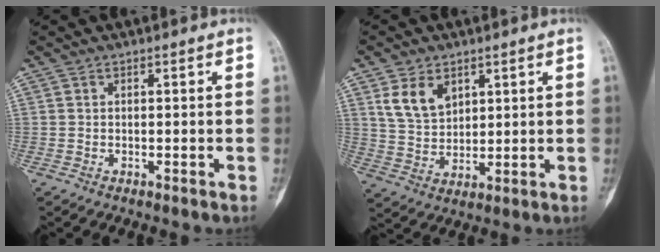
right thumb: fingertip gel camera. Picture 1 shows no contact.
{"total": 7.6, "force": [3.8, 5.1, 4.3], "torque": [-0.062, -0.019, 0.080]}